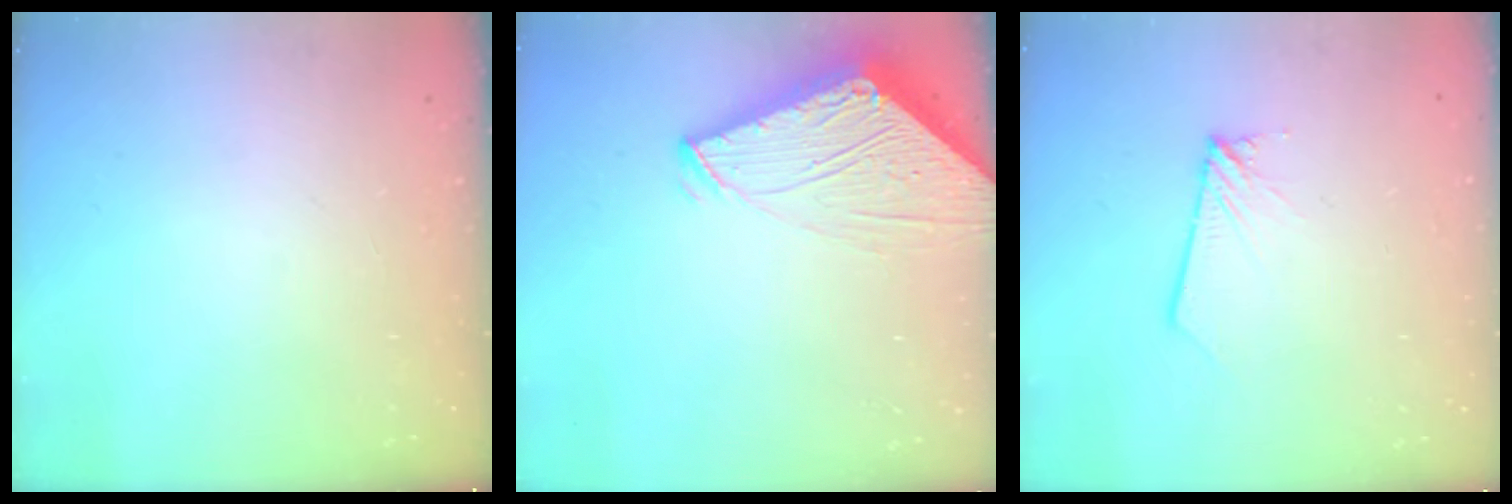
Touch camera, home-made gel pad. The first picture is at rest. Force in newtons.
{"total": 6.8, "press": 6.7, "slide": 0.7}
{"total": 2.0, "press": 2.0, "slide": 0.2}